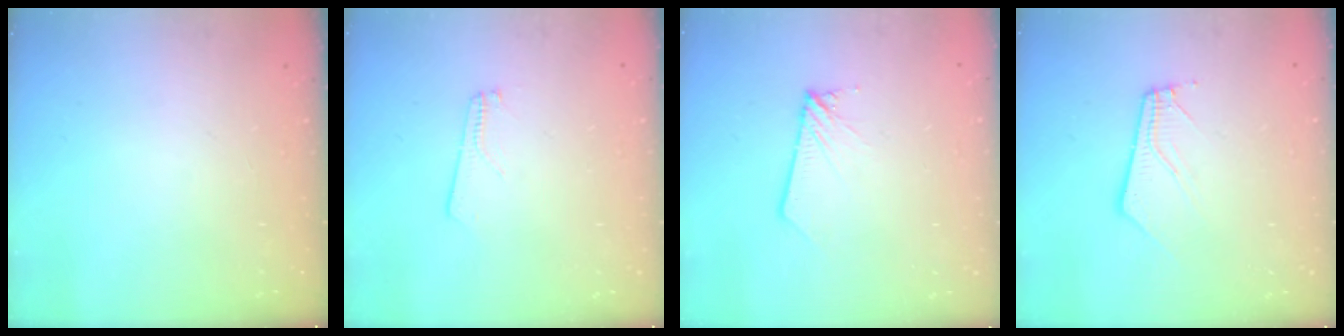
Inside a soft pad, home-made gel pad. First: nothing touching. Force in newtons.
{"total": 2.8, "press": 2.8, "slide": 0.4}
{"total": 2.2, "press": 2.2, "slide": 0.3}
{"total": 4.3, "press": 4.3, "slide": 0.3}